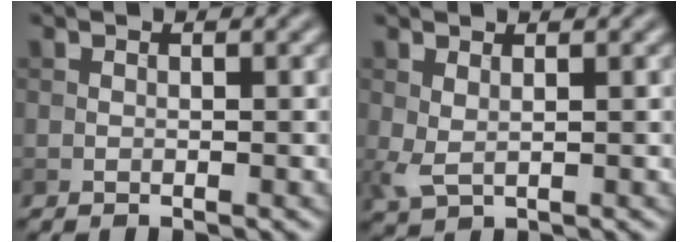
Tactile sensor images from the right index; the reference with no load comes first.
{"total": 1.9, "force": [0.7, 0.8, 1.5], "torque": [-0.040, -0.003, 0.016]}